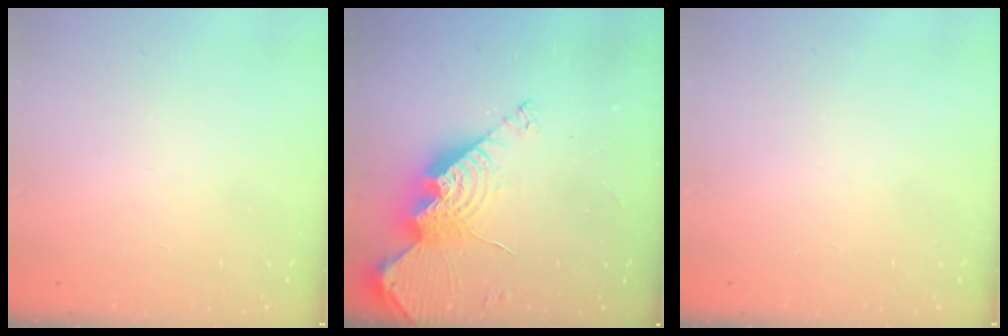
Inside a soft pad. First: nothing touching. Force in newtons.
{"total": 16.4, "press": 16.4, "slide": 1.1}
{"total": 0.0}